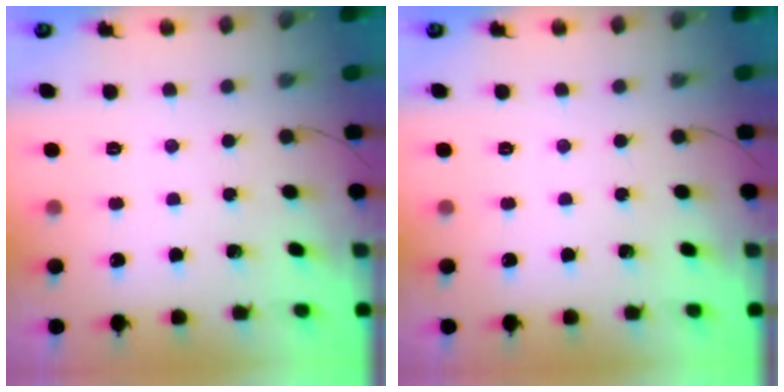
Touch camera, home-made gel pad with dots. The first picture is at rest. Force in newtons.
{"total": 0.0}